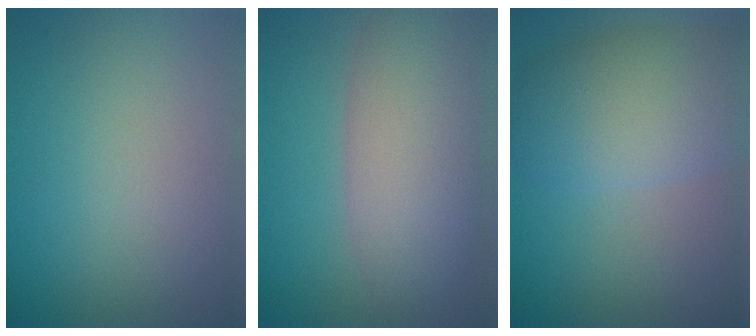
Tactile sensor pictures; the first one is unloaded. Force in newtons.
{"total": 8.1, "press": 8.1, "slide": 0.8}
{"total": 7.6, "press": 7.6, "slide": 0.1}